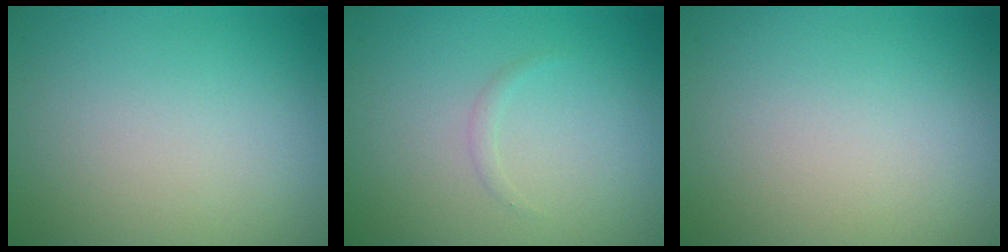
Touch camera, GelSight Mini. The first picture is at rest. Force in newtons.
{"total": 0.5, "press": 0.5, "slide": 0.0}
{"total": 0.0}